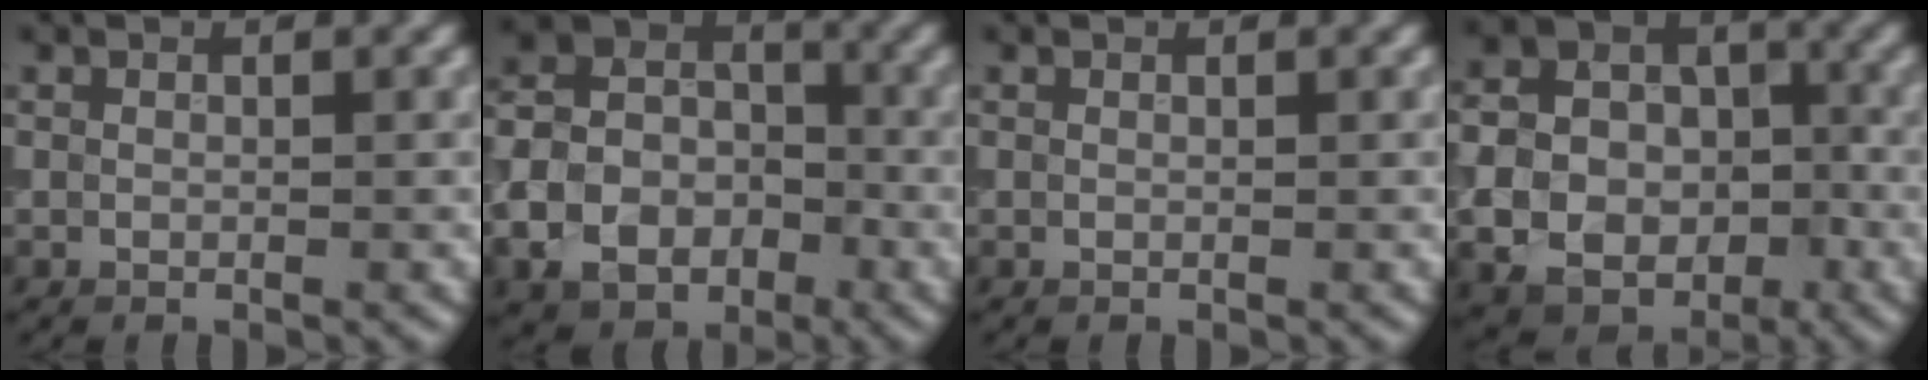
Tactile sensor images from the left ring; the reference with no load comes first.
{"total": 8.5, "force": [-3.6, 6.6, 4.1], "torque": [-0.075, -0.010, -0.078]}
{"total": 0.0}
{"total": 8.8, "force": [-2.6, 7.0, 4.6], "torque": [-0.083, -0.006, -0.054]}